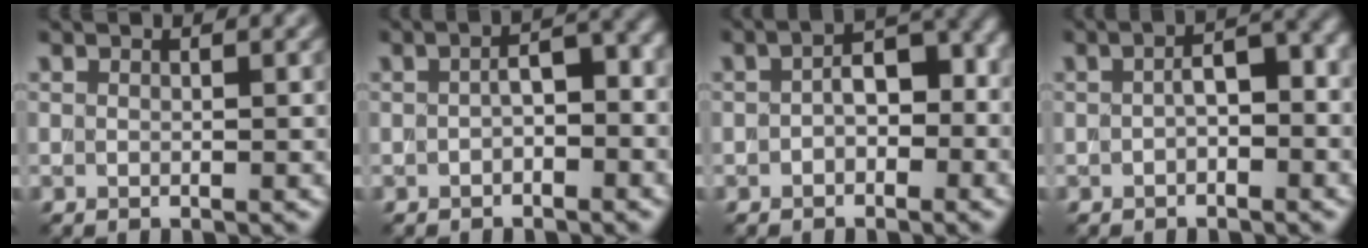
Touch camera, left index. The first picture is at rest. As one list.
[{"total": 2.9, "force": [-0.4, 1.2, 2.6], "torque": [-0.042, 0.010, -0.008]}, {"total": 3.4, "force": [-0.6, 1.9, 2.8], "torque": [-0.039, 0.015, -0.016]}, {"total": 3.2, "force": [-0.2, 1.3, 2.9], "torque": [-0.047, 0.010, -0.006]}]